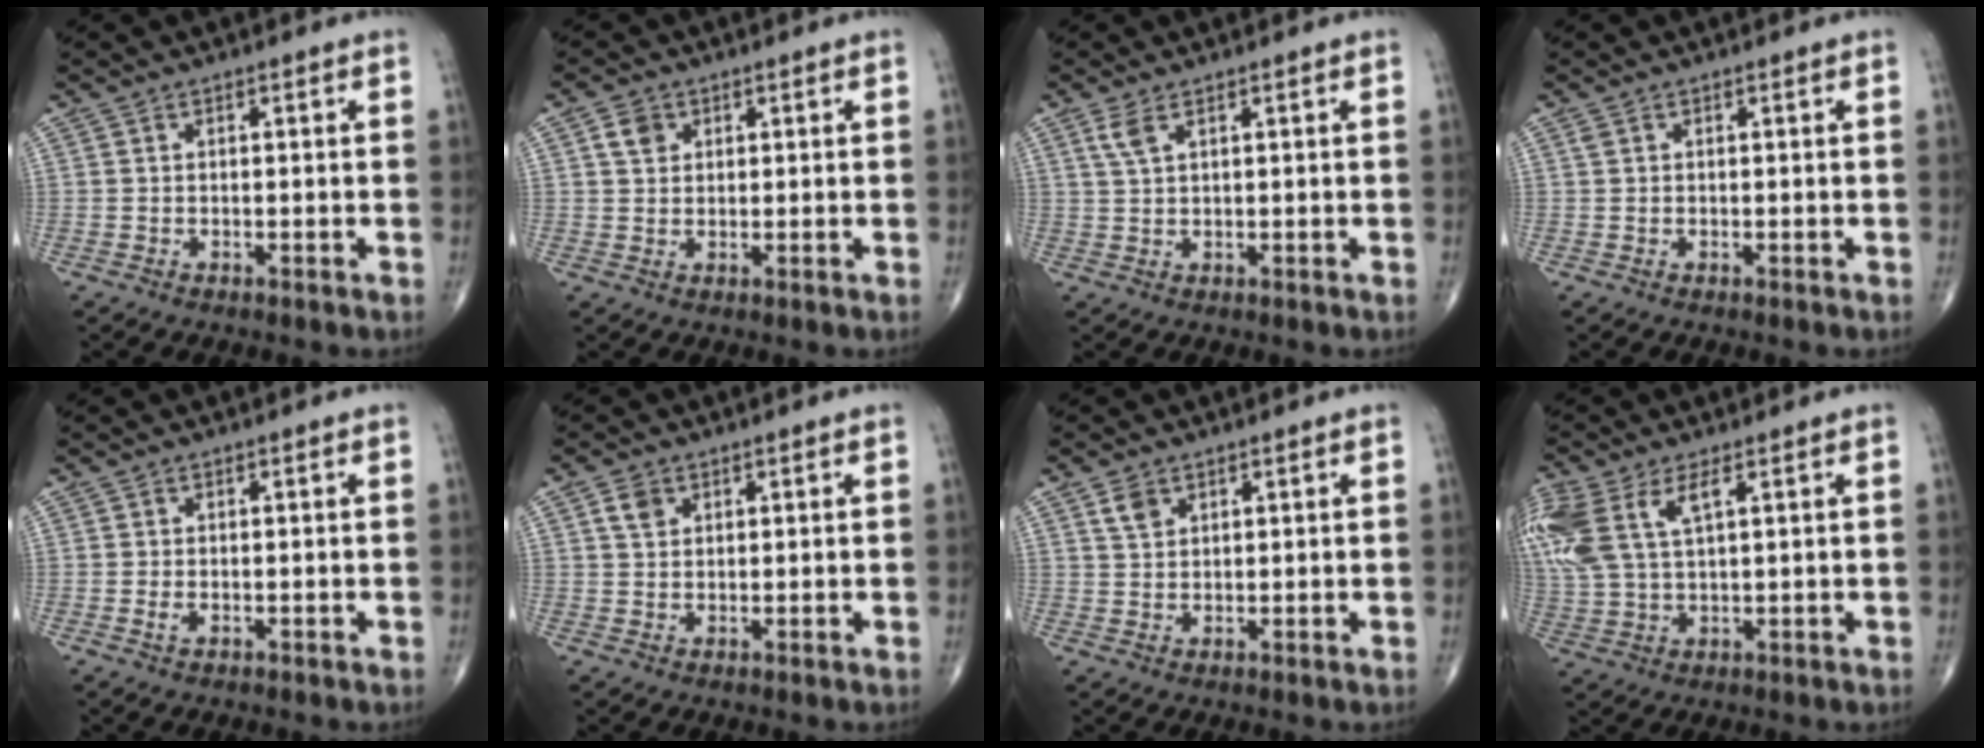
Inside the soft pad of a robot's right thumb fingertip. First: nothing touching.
{"total": 3.3, "force": [1.4, 2.6, 1.5], "torque": [-0.016, -0.001, 0.024]}
{"total": 2.7, "force": [1.5, 0.9, 2.0], "torque": [-0.049, 0.005, 0.038]}
{"total": 0.7, "force": [0.4, 0.4, 0.4], "torque": [-0.010, 0.008, 0.010]}
{"total": 1.2, "force": [-0.2, 0.6, 0.9], "torque": [-0.017, 0.001, -0.003]}
{"total": 3.0, "force": [1.4, 2.2, 1.6], "torque": [-0.021, -0.001, 0.026]}
{"total": 3.0, "force": [1.7, 2.0, 1.5], "torque": [-0.020, -0.006, 0.035]}
{"total": 14.9, "force": [5.4, 7.4, 11.8], "torque": [-0.300, 0.005, 0.111]}